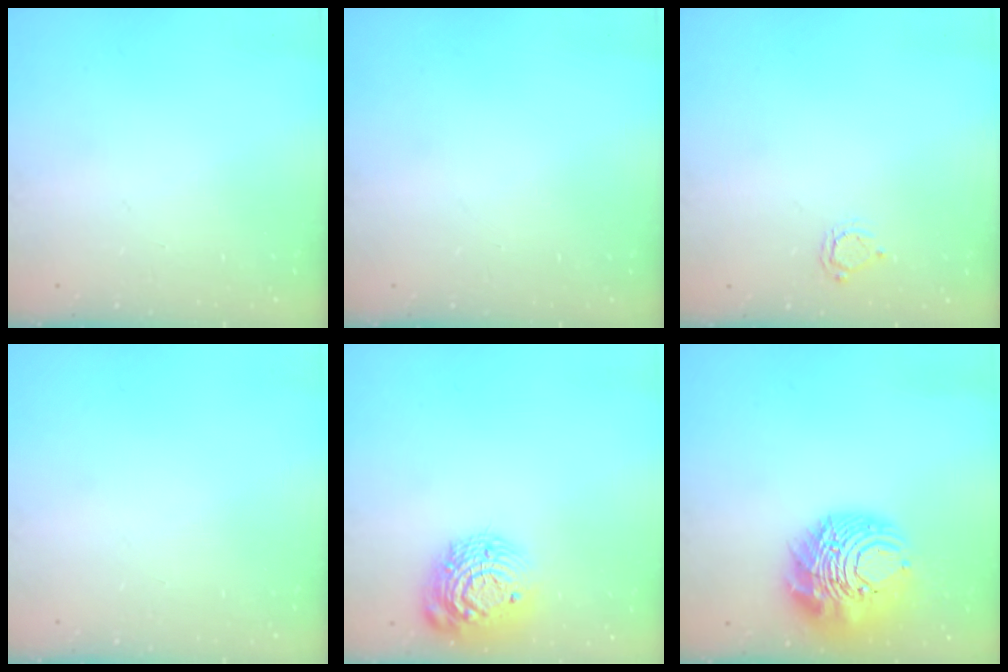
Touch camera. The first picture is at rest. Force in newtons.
{"total": 0.0}
{"total": 3.8, "press": 3.8, "slide": 0.2}
{"total": 0.0}
{"total": 15.6, "press": 15.5, "slide": 1.1}
{"total": 15.1, "press": 15.0, "slide": 1.9}